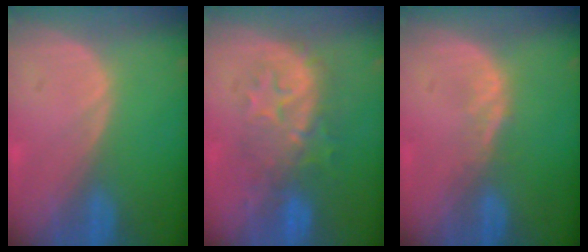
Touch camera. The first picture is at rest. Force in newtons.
{"total": 8.3, "press": 8.2, "slide": 1.4}
{"total": 1.4, "press": 1.4, "slide": 0.1}